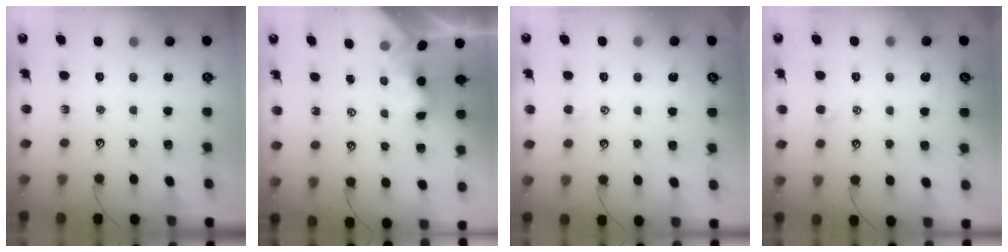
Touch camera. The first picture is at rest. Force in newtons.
{"total": 3.4, "press": 3.4, "slide": 0.3}
{"total": 0.6, "press": 0.5, "slide": 0.4}
{"total": 0.6, "press": 0.2, "slide": 0.6}